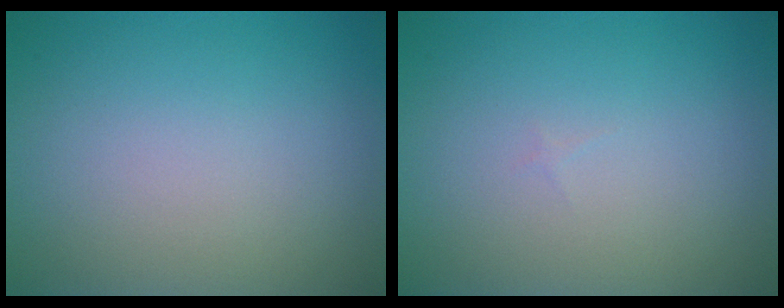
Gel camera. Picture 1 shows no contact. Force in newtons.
{"total": 0.0}